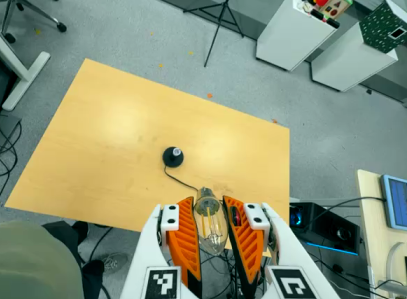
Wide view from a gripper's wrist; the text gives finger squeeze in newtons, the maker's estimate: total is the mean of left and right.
{"total": 19.4, "left": 20.8, "right": 18.0}